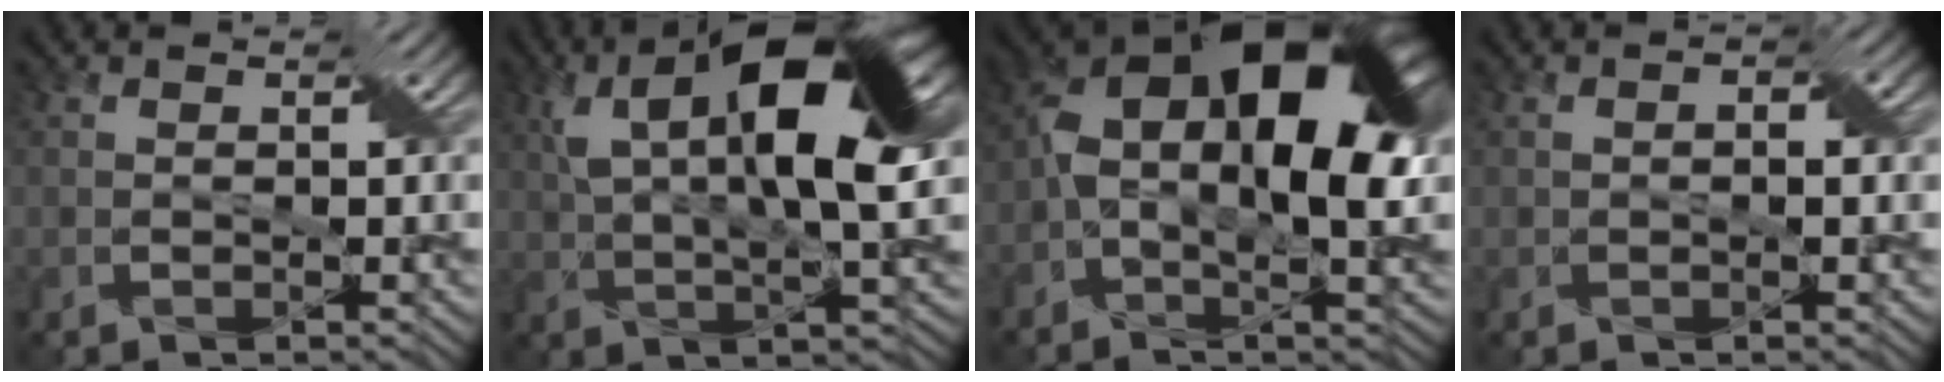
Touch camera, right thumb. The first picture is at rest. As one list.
[{"total": 15.2, "force": [5.1, 5.4, 13.3], "torque": [-0.240, 0.006, 0.086]}, {"total": 18.6, "force": [3.4, 9.5, 15.6], "torque": [-0.267, 0.002, 0.058]}, {"total": 1.8, "force": [0.2, 0.8, 1.5], "torque": [-0.024, 0.003, 0.004]}]